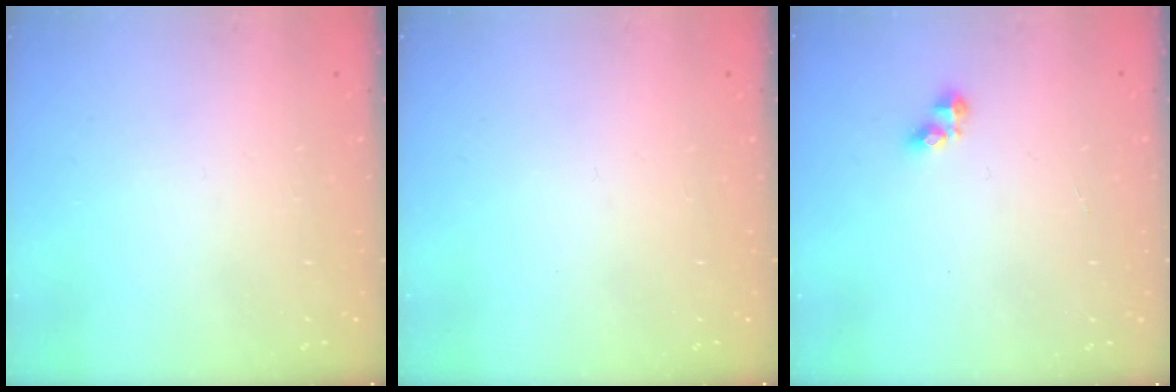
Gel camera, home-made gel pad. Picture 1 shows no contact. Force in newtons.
{"total": 0.0}
{"total": 3.4, "press": 3.4, "slide": 0.6}